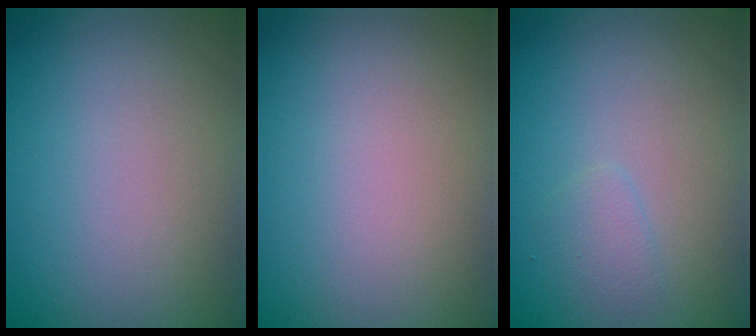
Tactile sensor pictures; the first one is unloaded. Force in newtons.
{"total": 0.0}
{"total": 1.0, "press": 1.0, "slide": 0.0}